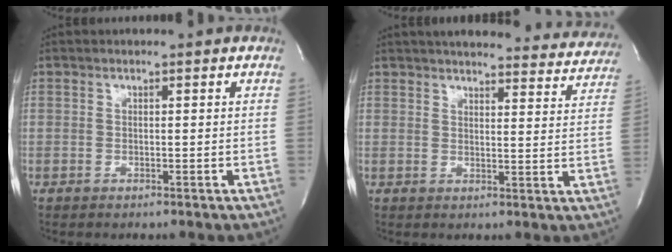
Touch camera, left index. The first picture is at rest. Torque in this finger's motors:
{"motor_torque": [0.62, -0.60, 0.21, 0.07]}